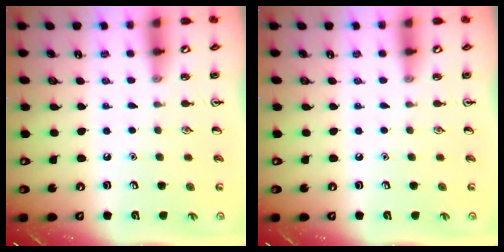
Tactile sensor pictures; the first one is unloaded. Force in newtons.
{"total": 0.0}